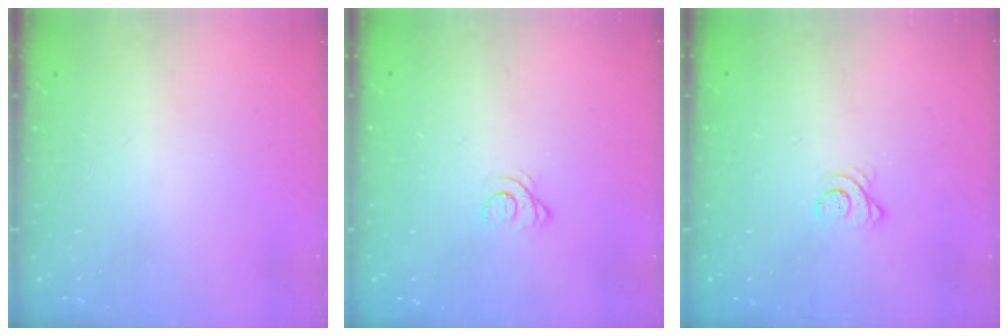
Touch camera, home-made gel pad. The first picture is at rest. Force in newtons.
{"total": 1.8, "press": 1.8, "slide": 0.2}
{"total": 3.2, "press": 3.2, "slide": 0.5}